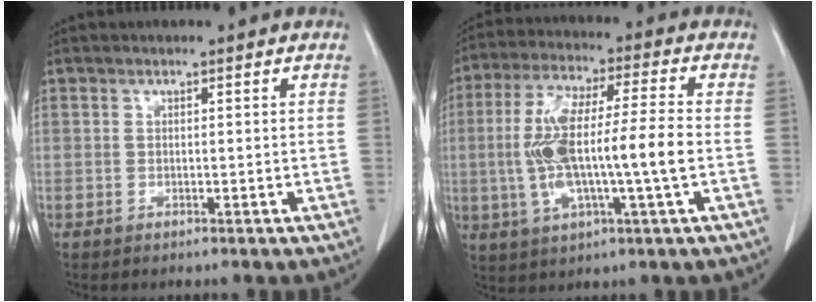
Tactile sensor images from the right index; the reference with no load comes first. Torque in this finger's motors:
{"motor_torque": [2.05, -0.09, 1.05, 0.21]}